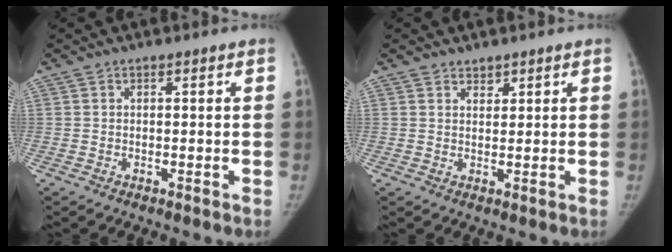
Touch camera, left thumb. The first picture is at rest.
{"total": 1.6, "force": [1.3, 0.9, 0.3], "torque": [0.009, -0.008, 0.019]}